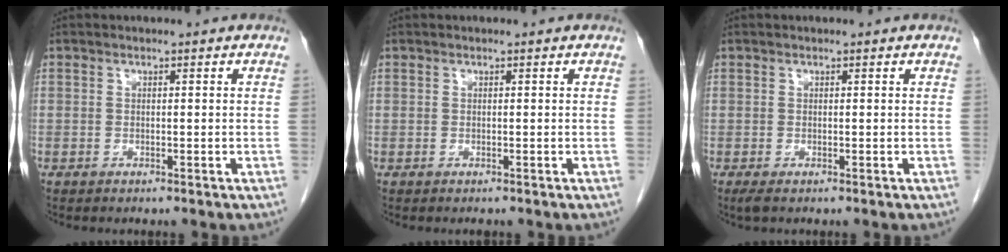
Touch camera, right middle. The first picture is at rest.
{"total": 0.0}
{"total": 1.1, "force": [-0.7, 0.3, 0.8], "torque": [-0.013, -0.004, -0.010]}